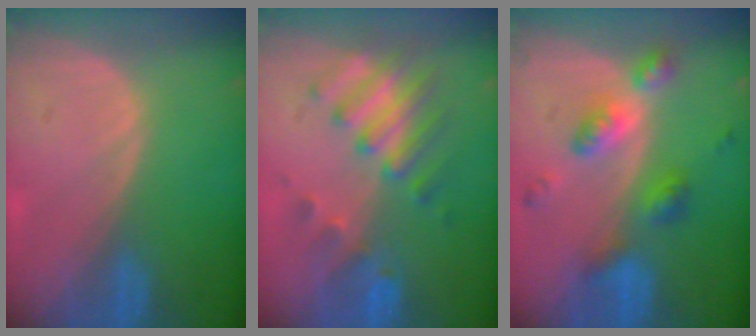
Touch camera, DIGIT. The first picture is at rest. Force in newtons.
{"total": 8.2, "press": 7.3, "slide": 3.8}
{"total": 6.7, "press": 6.6, "slide": 0.5}